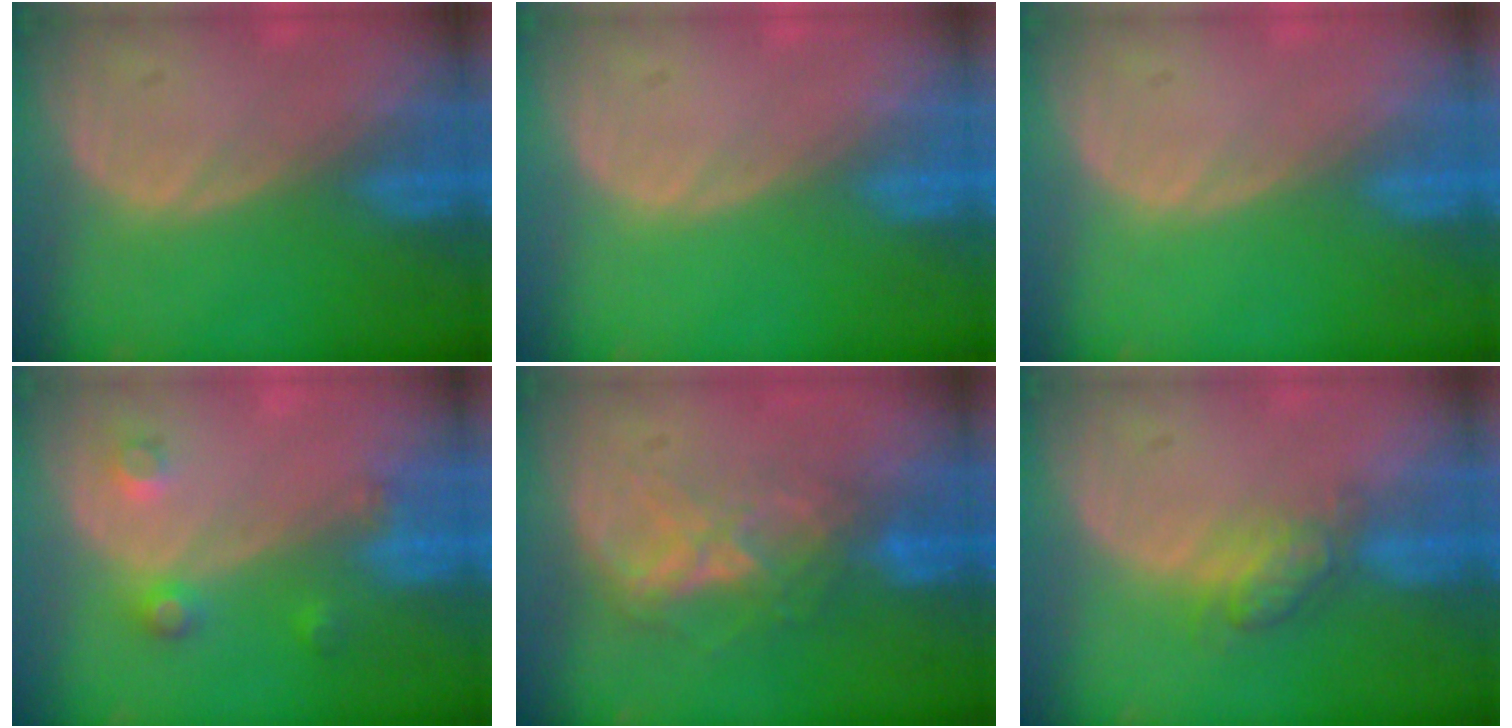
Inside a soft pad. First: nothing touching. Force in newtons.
{"total": 0.0}
{"total": 0.0}
{"total": 3.5, "press": 3.1, "slide": 1.5}
{"total": 6.6, "press": 5.9, "slide": 2.9}
{"total": 4.9, "press": 4.3, "slide": 2.3}